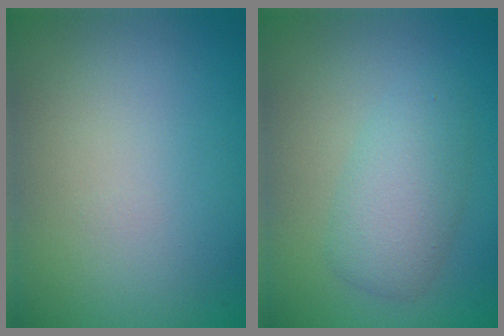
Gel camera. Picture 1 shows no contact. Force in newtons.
{"total": 3.4, "press": 3.4, "slide": 0.2}